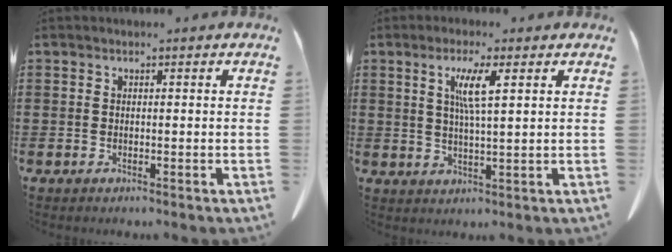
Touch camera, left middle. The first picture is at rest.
{"total": 5.0, "force": [2.0, 0.4, 4.5], "torque": [-0.095, 0.002, 0.030]}